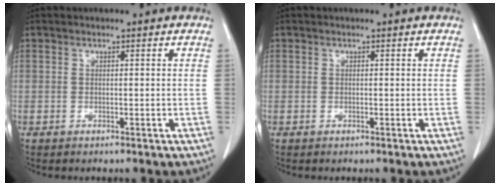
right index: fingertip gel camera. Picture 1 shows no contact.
{"total": 0.0}